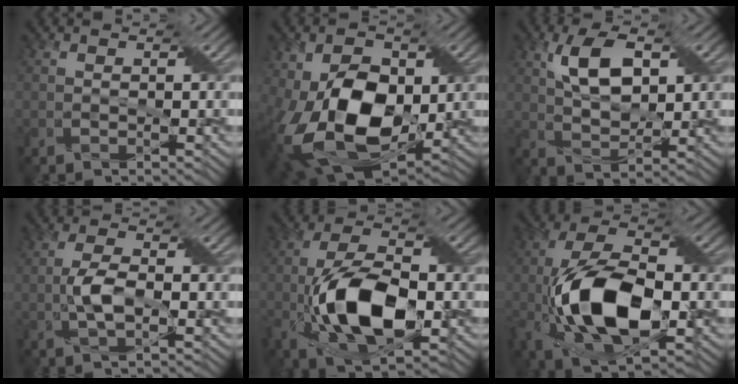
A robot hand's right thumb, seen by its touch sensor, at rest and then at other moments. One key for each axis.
{"total": 18.3, "fx": -2.4, "fy": 12.0, "fz": 13.6, "tx": -0.269, "ty": -0.045, "tz": -0.029}
{"total": 7.5, "fx": 2.6, "fy": 3.8, "fz": 5.9, "tx": -0.120, "ty": 0.006, "tz": 0.048}
{"total": 3.8, "fx": -0.9, "fy": 1.4, "fz": 3.4, "tx": -0.080, "ty": 0.004, "tz": -0.020}
{"total": 13.3, "fx": -4.0, "fy": 6.2, "fz": 11.1, "tx": -0.223, "ty": -0.006, "tz": -0.080}
{"total": 14.8, "fx": -3.9, "fy": 7.3, "fz": 12.2, "tx": -0.244, "ty": -0.005, "tz": -0.084}